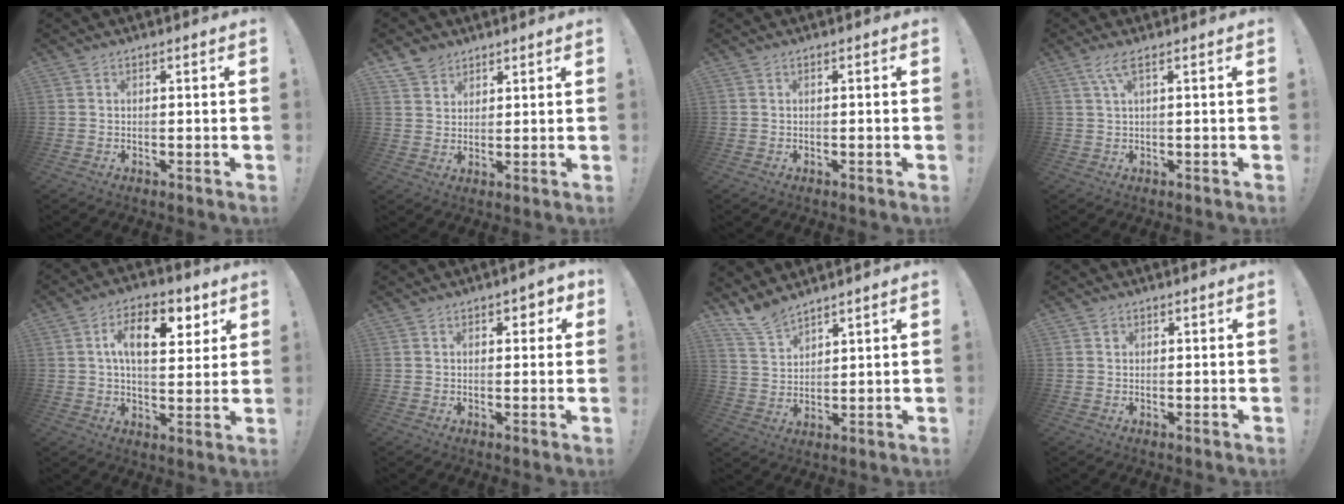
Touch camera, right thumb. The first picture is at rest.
{"total": 5.0, "force": [3.9, 3.1, 0.4], "torque": [-0.006, -0.024, 0.075]}
{"total": 0.6, "force": [-0.4, -0.2, 0.4], "torque": [-0.015, 0.002, -0.007]}
{"total": 3.5, "force": [1.4, 0.3, 3.2], "torque": [-0.067, 0.001, 0.025]}
{"total": 12.7, "force": [4.8, 6.5, 9.8], "torque": [-0.151, -0.002, 0.079]}
{"total": 2.5, "force": [0.8, 1.6, 1.7], "torque": [-0.007, -0.004, 0.008]}
{"total": 6.7, "force": [6.2, 1.4, 2.2], "torque": [-0.056, -0.035, 0.119]}
{"total": 0.9, "force": [0.4, 0.8, 0.1], "torque": [-0.002, 0.001, 0.008]}